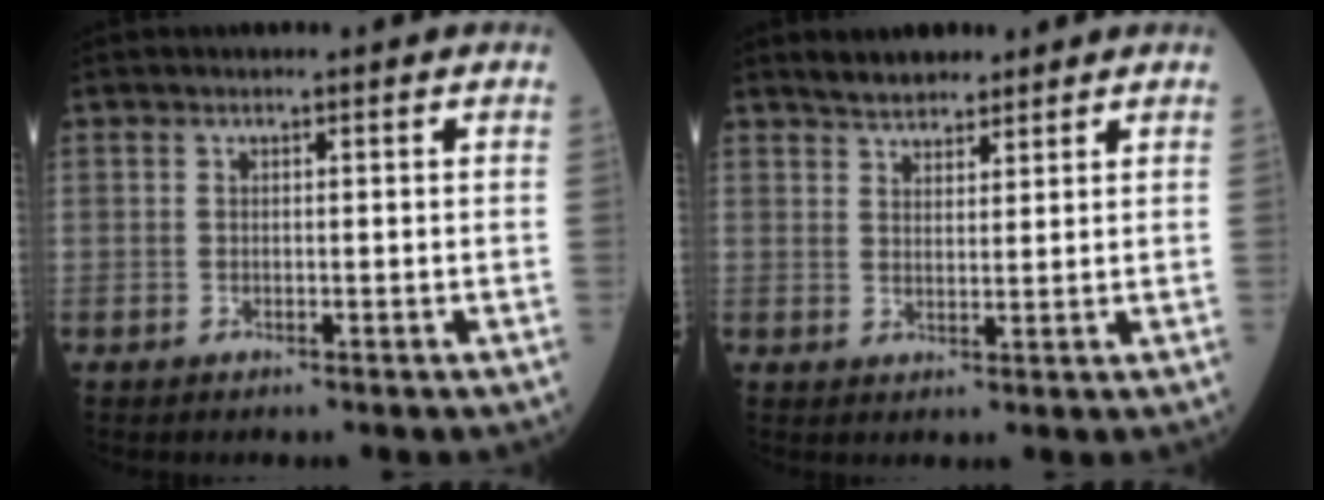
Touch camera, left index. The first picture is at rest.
{"total": 4.1, "force": [3.7, 1.5, 1.0], "torque": [-0.022, 0.014, 0.066]}